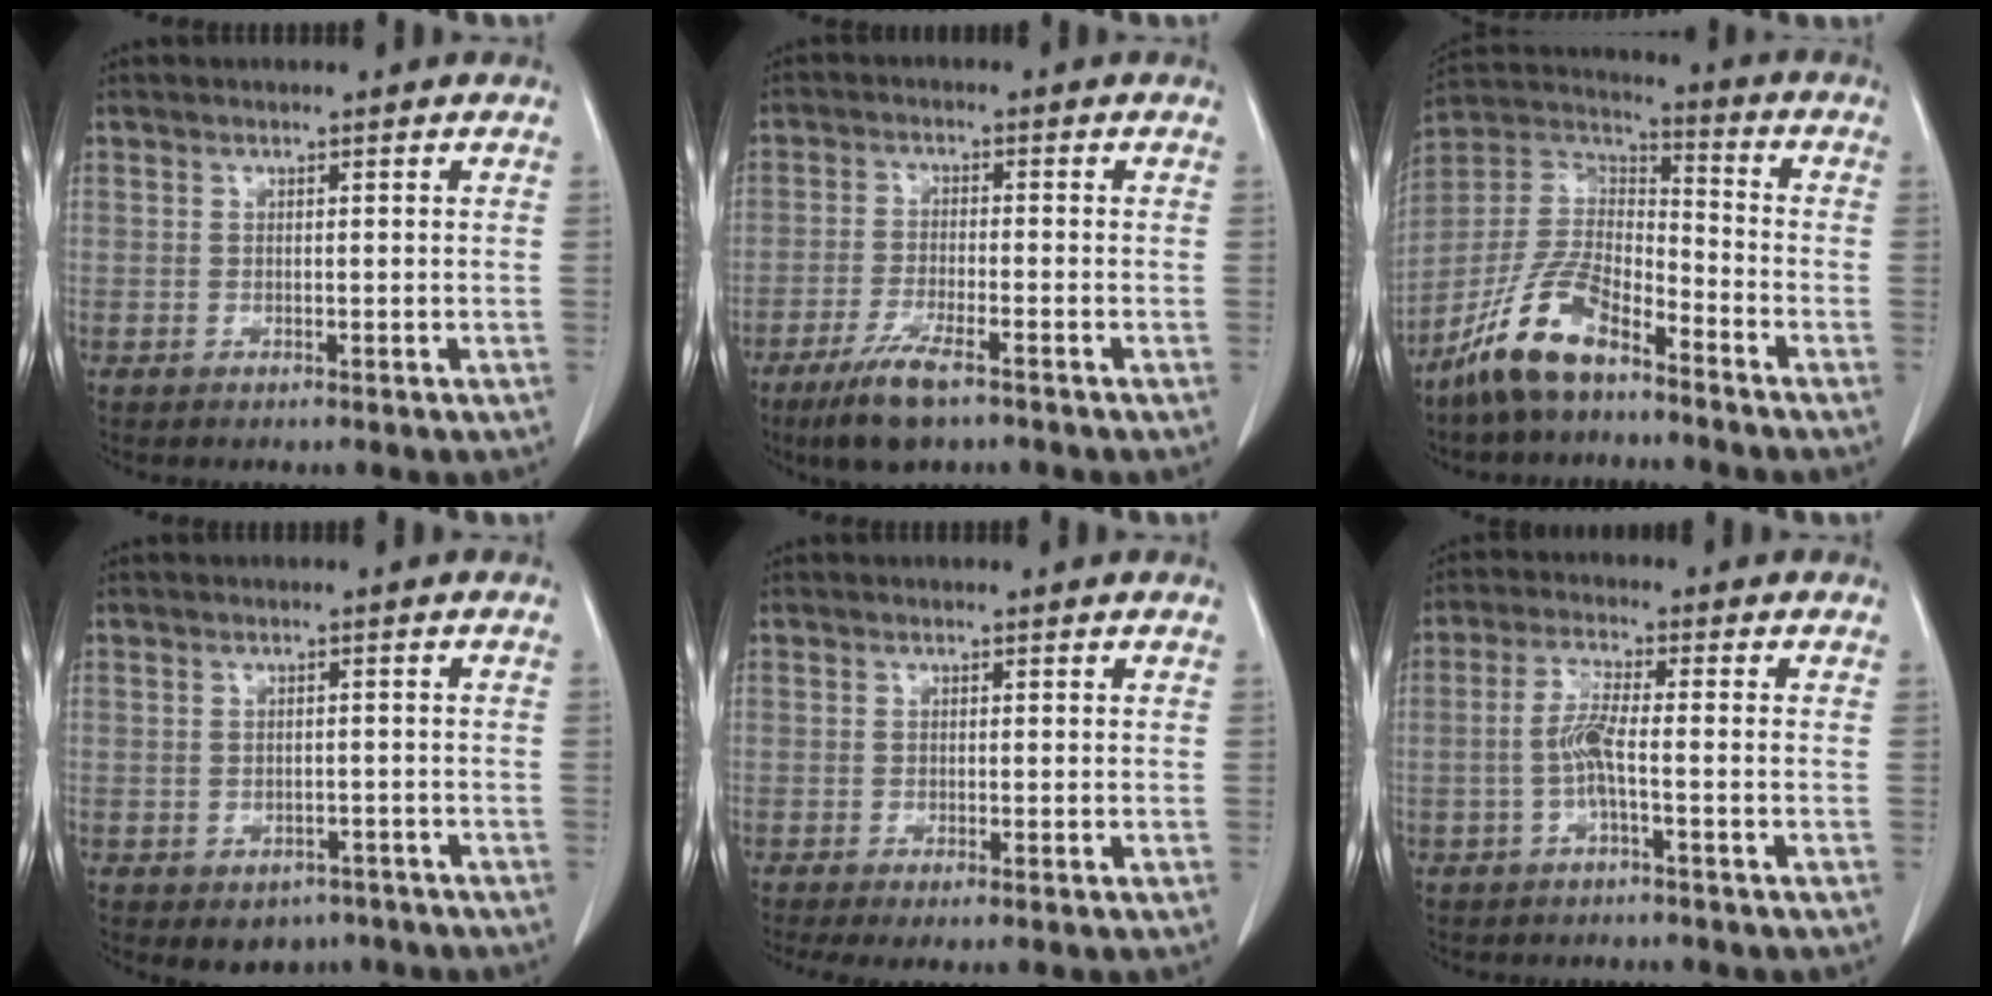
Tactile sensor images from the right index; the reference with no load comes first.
{"total": 7.2, "force": [-4.9, 1.1, 5.2], "torque": [-0.105, -0.016, -0.086]}
{"total": 12.5, "force": [-8.9, 4.2, 7.8], "torque": [-0.170, 0.012, -0.176]}
{"total": 4.1, "force": [-2.7, 2.9, 1.1], "torque": [-0.003, 0.007, -0.027]}
{"total": 2.7, "force": [-1.7, 0.4, 2.0], "torque": [-0.036, -0.010, -0.028]}
{"total": 4.2, "force": [-1.1, 0.1, 4.1], "torque": [-0.084, 0.005, -0.021]}